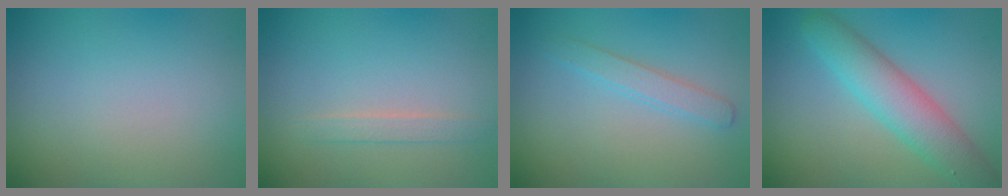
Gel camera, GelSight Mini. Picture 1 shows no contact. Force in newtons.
{"total": 1.3, "press": 1.3, "slide": 0.1}
{"total": 1.9, "press": 1.9, "slide": 0.1}
{"total": 5.7, "press": 5.7, "slide": 0.1}